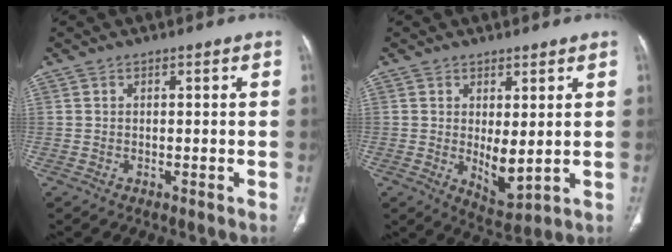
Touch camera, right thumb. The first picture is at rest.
{"total": 6.1, "force": [0.4, 2.7, 5.5], "torque": [-0.077, -0.021, 0.020]}